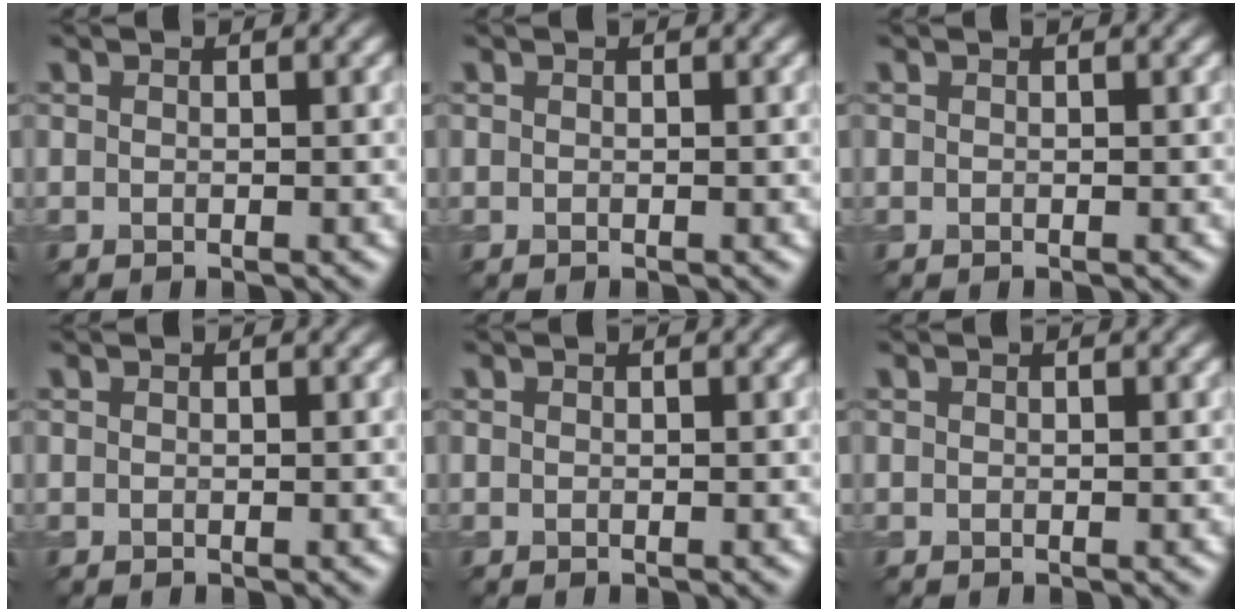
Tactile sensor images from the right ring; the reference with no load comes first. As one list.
[{"total": 0.0}, {"total": 0.0}, {"total": 0.0}, {"total": 0.0}, {"total": 0.0}]